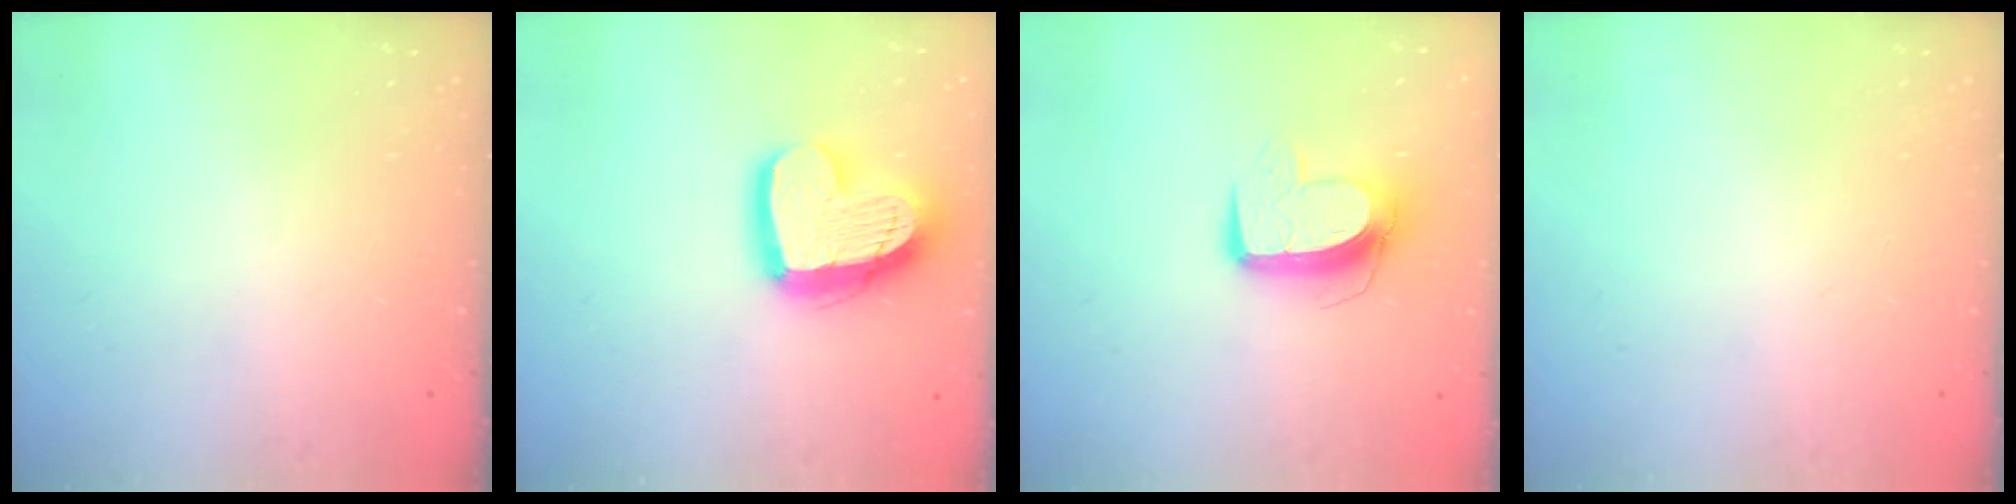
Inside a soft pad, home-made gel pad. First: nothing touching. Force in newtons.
{"total": 17.7, "press": 17.6, "slide": 1.6}
{"total": 10.2, "press": 10.2, "slide": 0.6}
{"total": 0.0}